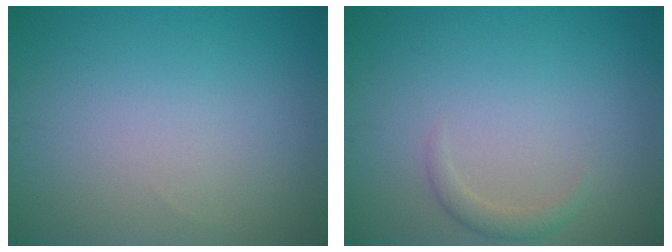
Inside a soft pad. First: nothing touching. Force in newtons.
{"total": 1.2, "press": 1.2, "slide": 0.0}